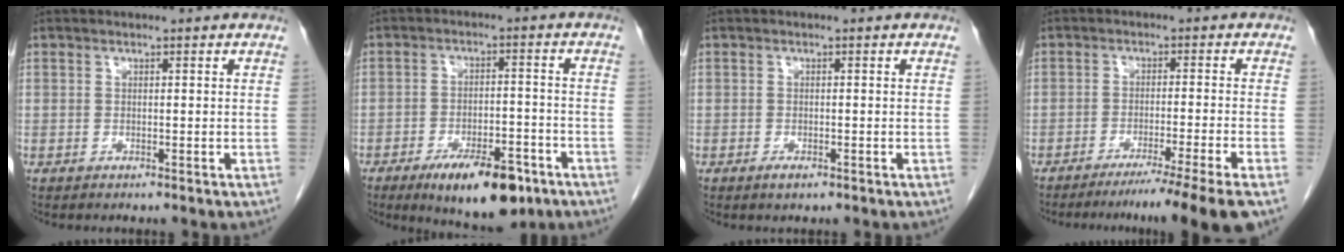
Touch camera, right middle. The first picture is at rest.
{"total": 11.7, "force": [-7.3, 3.9, 8.3], "torque": [-0.120, -0.008, -0.108]}
{"total": 1.3, "force": [-0.8, 0.4, 1.0], "torque": [-0.018, -0.002, -0.010]}
{"total": 10.9, "force": [-8.5, -2.6, 6.2], "torque": [-0.068, -0.028, -0.126]}